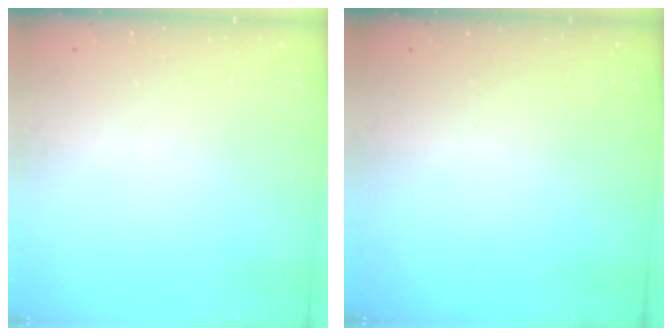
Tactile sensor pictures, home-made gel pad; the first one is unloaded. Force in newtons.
{"total": 0.0}